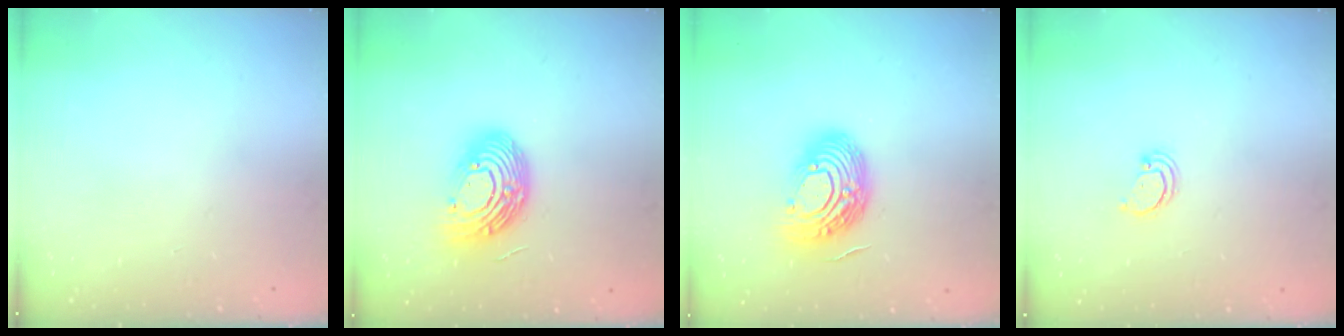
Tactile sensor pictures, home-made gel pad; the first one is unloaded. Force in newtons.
{"total": 14.7, "press": 14.7, "slide": 1.0}
{"total": 16.2, "press": 16.1, "slide": 1.2}
{"total": 2.2, "press": 2.2, "slide": 0.2}